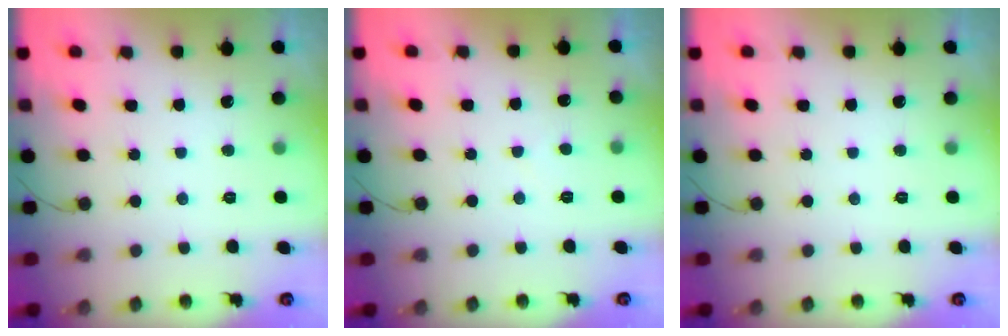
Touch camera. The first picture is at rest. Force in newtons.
{"total": 2.2, "press": 2.1, "slide": 0.4}
{"total": 0.0}